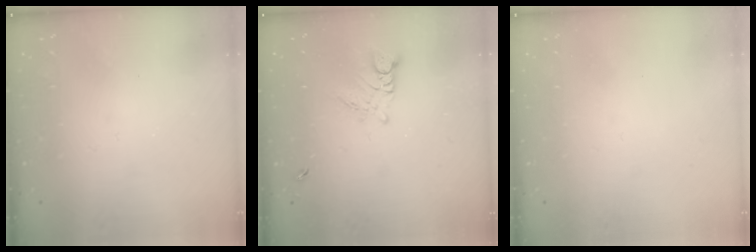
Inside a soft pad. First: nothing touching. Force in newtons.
{"total": 3.0, "press": 3.0, "slide": 0.4}
{"total": 0.0}